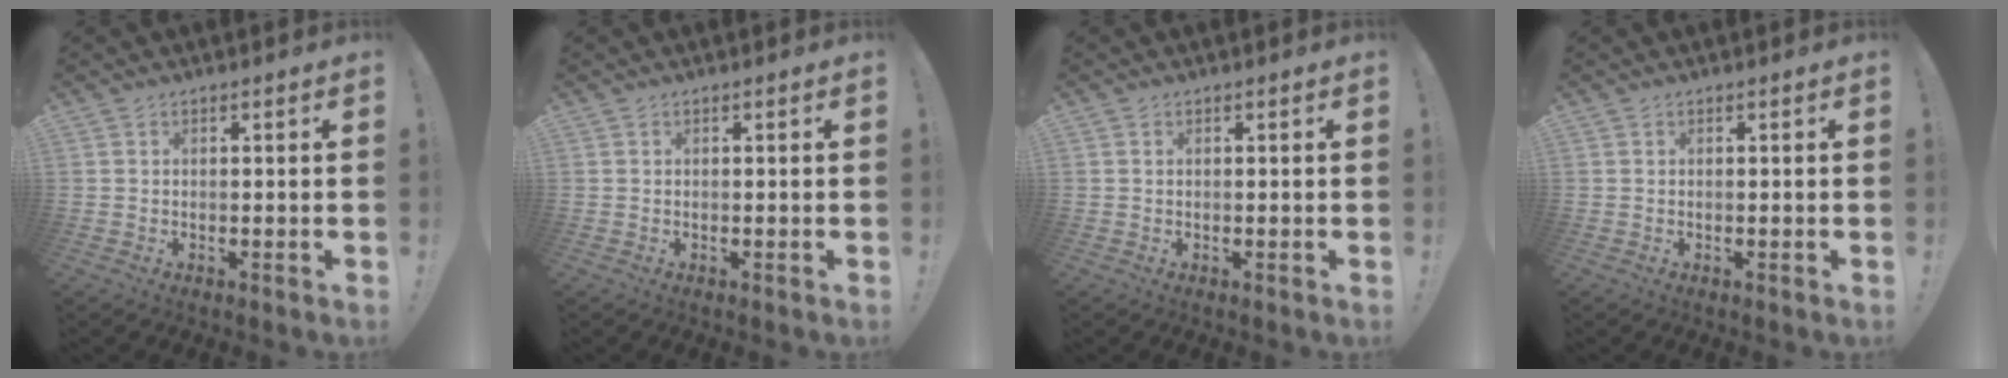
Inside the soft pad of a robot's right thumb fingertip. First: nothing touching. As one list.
[{"total": 0.0}, {"total": 0.0}, {"total": 0.0}]